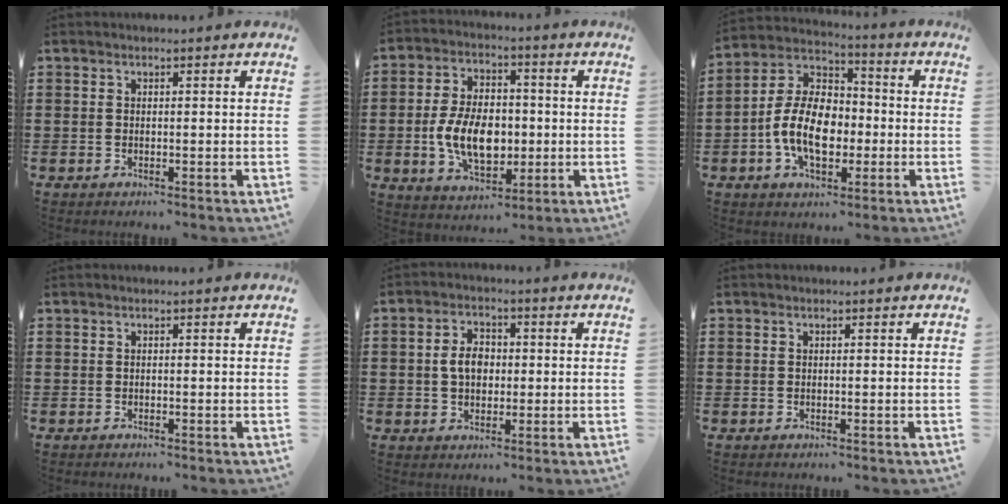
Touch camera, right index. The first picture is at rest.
{"total": 10.1, "force": [-1.5, 6.4, 7.8], "torque": [-0.156, 0.002, -0.033]}
{"total": 11.5, "force": [-2.4, 7.1, 8.7], "torque": [-0.203, 0.008, -0.047]}
{"total": 0.0}
{"total": 4.5, "force": [0.1, 3.1, 3.3], "torque": [-0.069, 0.013, -0.001]}
{"total": 0.0}